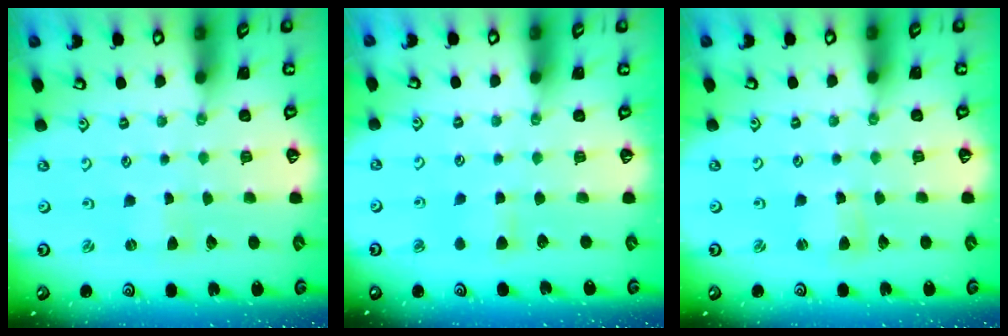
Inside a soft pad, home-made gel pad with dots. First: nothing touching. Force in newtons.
{"total": 5.0, "press": 4.9, "slide": 0.7}
{"total": 2.1, "press": 2.1, "slide": 0.2}